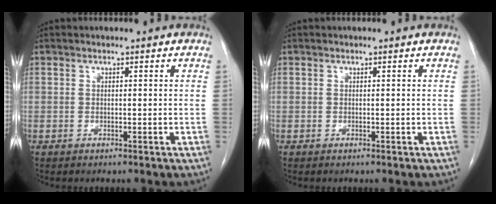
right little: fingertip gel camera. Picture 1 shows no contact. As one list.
[{"total": 0.0}]